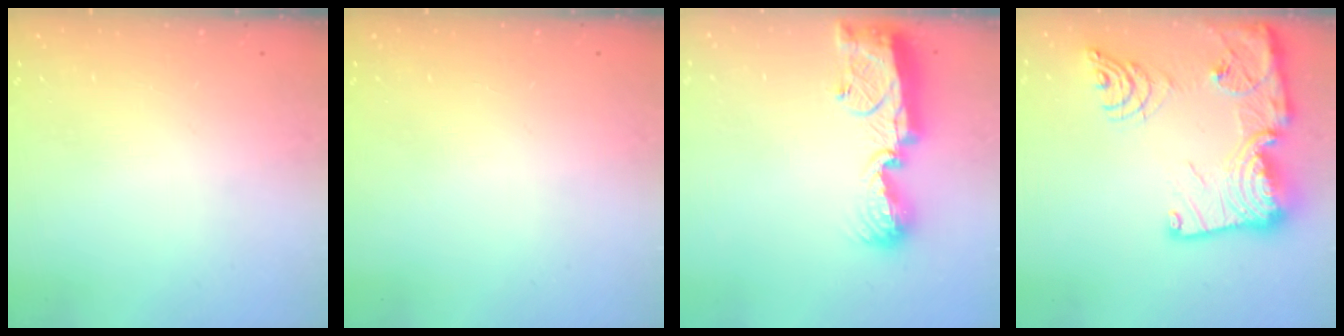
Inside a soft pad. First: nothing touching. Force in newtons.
{"total": 0.0}
{"total": 12.8, "press": 12.7, "slide": 1.1}
{"total": 25.2, "press": 25.1, "slide": 2.6}